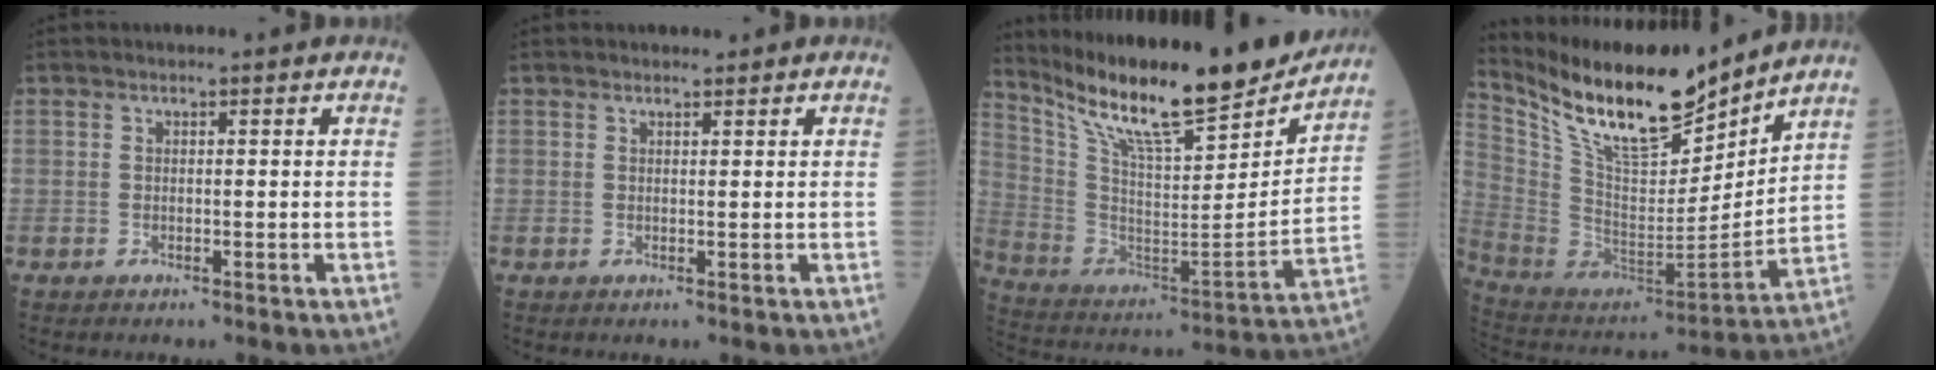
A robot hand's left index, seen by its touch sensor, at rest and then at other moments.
{"total": 0.8, "force": [0.7, 0.3, 0.2], "torque": [-0.009, 0.000, 0.010]}
{"total": 23.8, "force": [20.3, 2.7, 12.1], "torque": [-0.218, -0.036, 0.326]}
{"total": 19.5, "force": [15.7, 4.0, 10.8], "torque": [-0.200, -0.006, 0.293]}